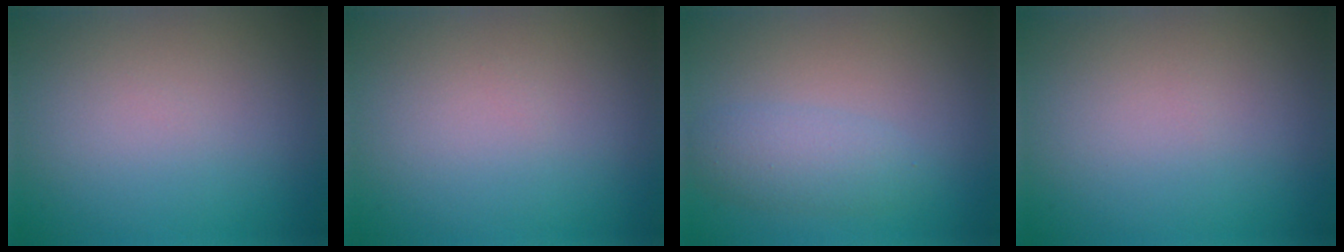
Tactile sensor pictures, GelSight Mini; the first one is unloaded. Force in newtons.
{"total": 0.0}
{"total": 2.4, "press": 2.4, "slide": 0.2}
{"total": 0.0}